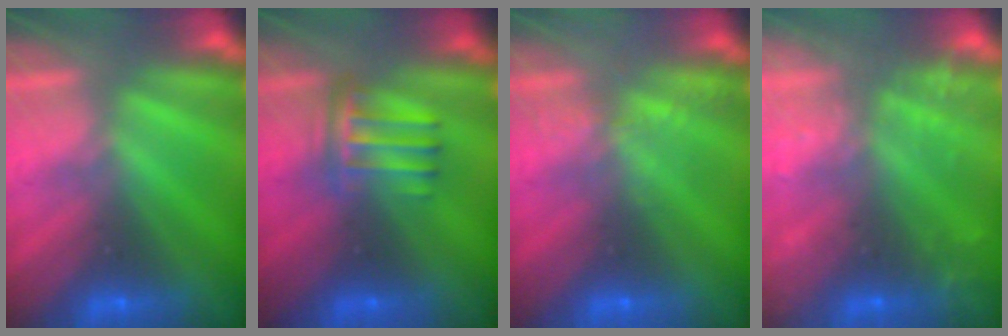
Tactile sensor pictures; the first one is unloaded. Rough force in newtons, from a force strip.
{"total": 4.4}
{"total": 2.2}
{"total": 6.7}